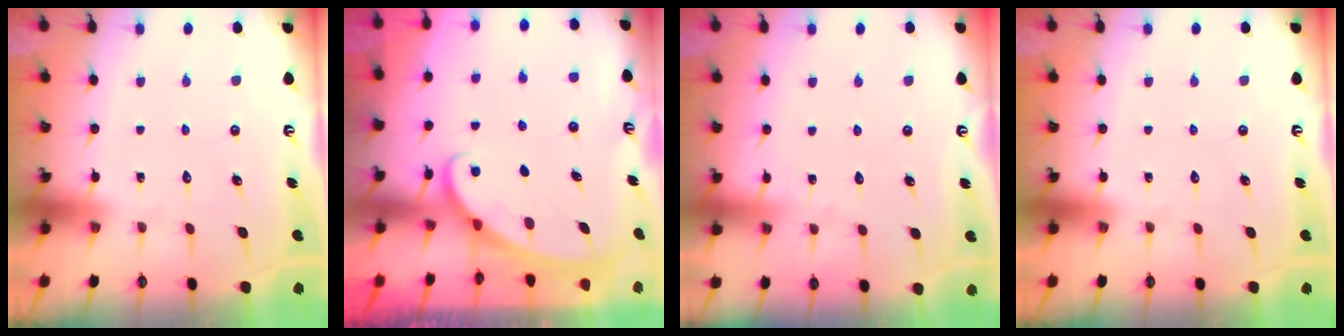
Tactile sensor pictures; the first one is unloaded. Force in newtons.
{"total": 2.1, "press": 2.1, "slide": 0.1}
{"total": 3.0, "press": 3.0, "slide": 0.3}
{"total": 0.0}